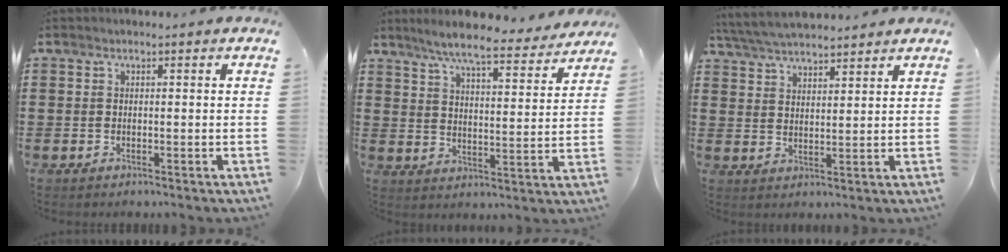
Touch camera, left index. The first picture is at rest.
{"total": 7.4, "force": [6.5, 0.1, 3.5], "torque": [-0.082, -0.038, 0.109]}
{"total": 5.0, "force": [4.8, 0.5, 1.2], "torque": [-0.041, -0.015, 0.089]}